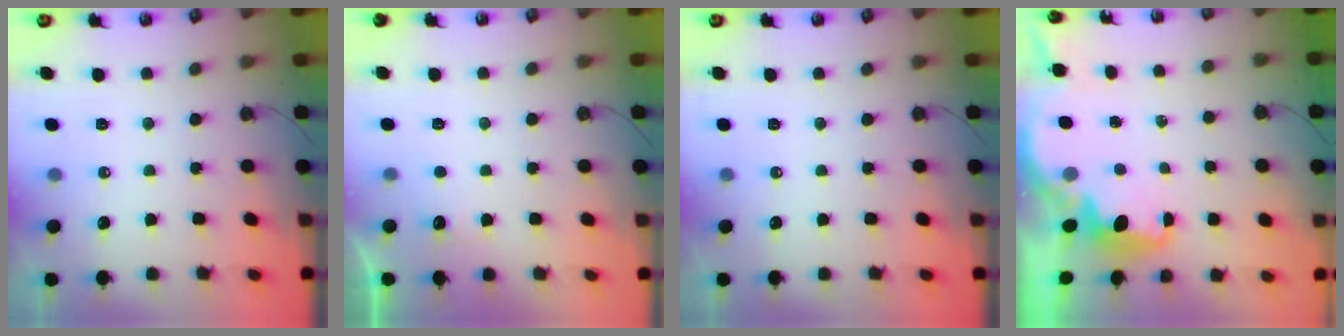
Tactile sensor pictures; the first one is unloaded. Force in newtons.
{"total": 4.1, "press": 3.9, "slide": 1.1}
{"total": 0.0}
{"total": 2.3, "press": 2.2, "slide": 0.7}